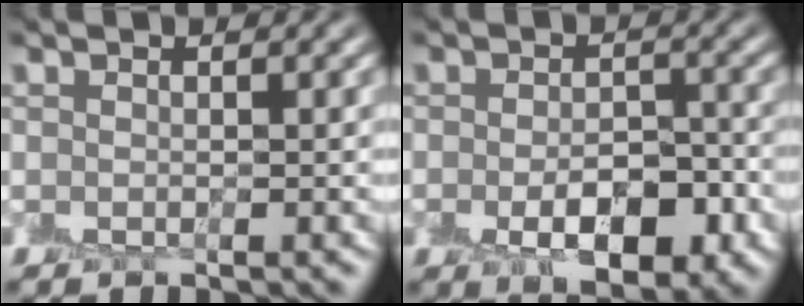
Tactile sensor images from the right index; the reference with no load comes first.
{"total": 5.1, "force": [-1.8, 2.8, 3.8], "torque": [-0.058, -0.011, -0.027]}